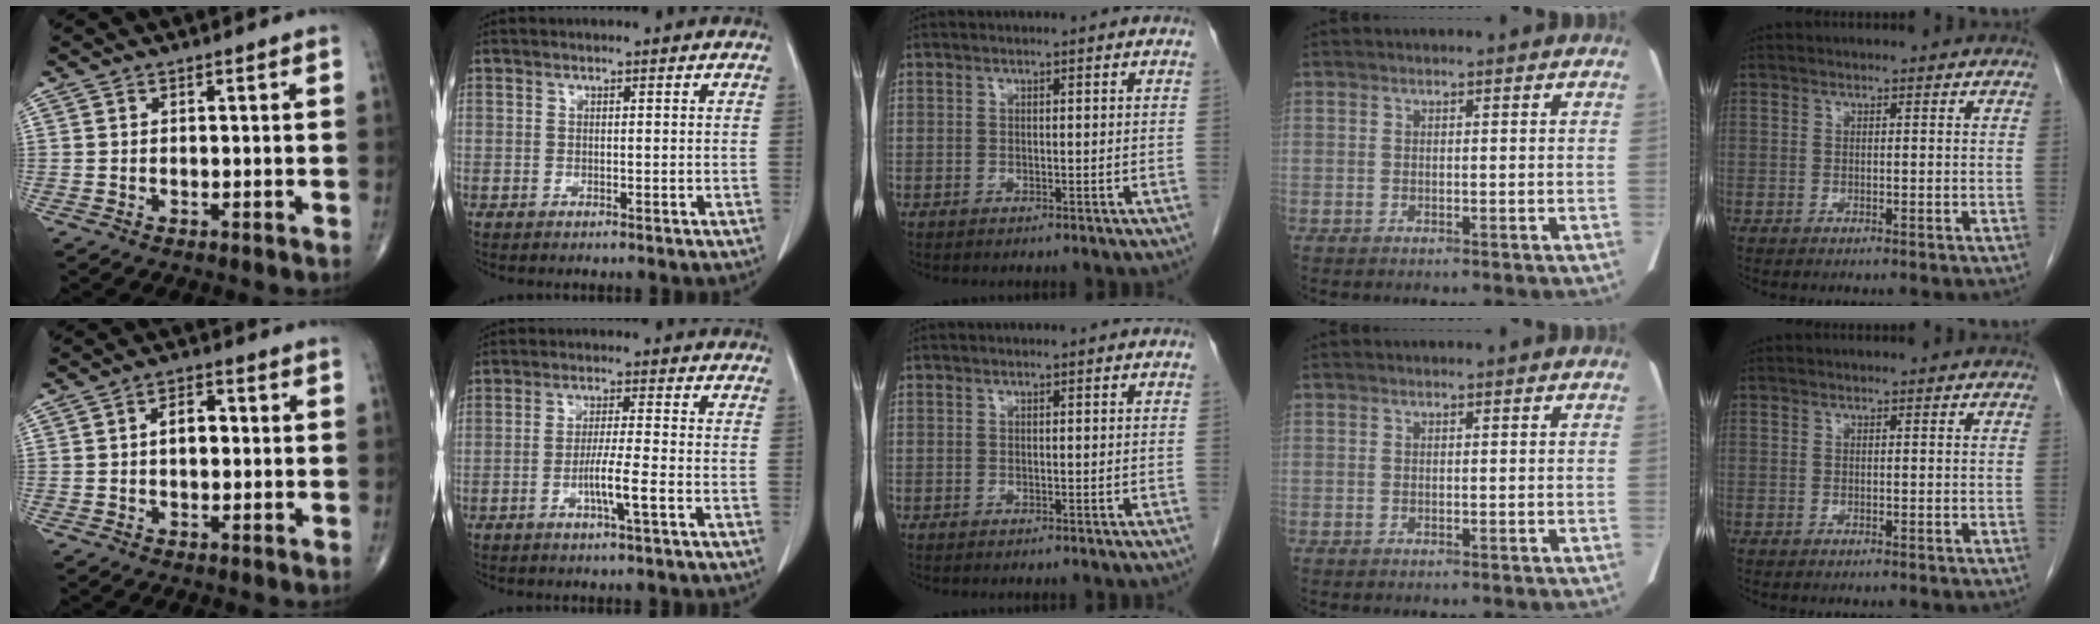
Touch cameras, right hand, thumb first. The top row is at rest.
{"thumb": {"total": 4.8, "force": [0.3, 3.0, 3.7], "torque": [-0.050, 0.013, -0.002]}, "index": {"total": 5.1, "force": [-1.9, -0.4, 4.7], "torque": [-0.084, -0.006, -0.036]}}